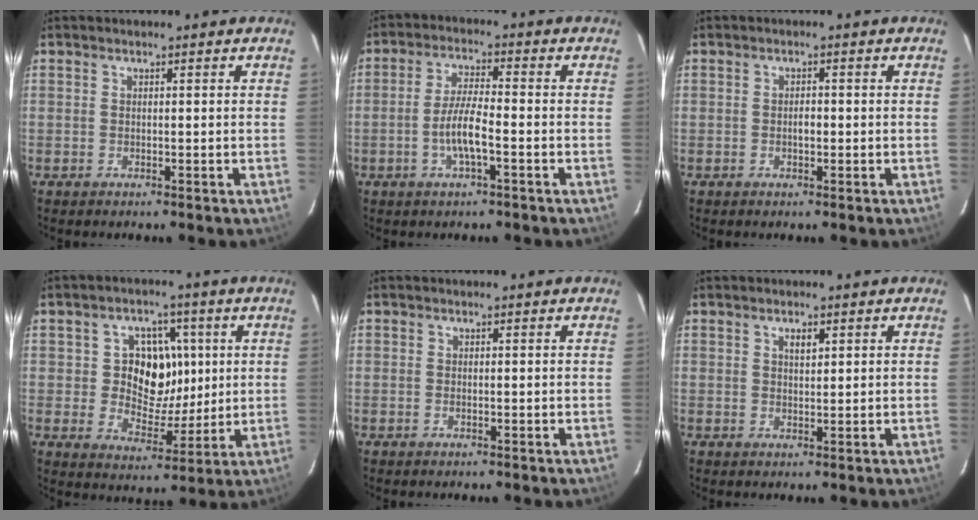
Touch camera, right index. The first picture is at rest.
{"total": 6.4, "force": [-2.3, 1.0, 6.0], "torque": [-0.120, 0.001, -0.045]}
{"total": 1.6, "force": [-0.3, 0.8, 1.4], "torque": [-0.025, 0.003, -0.006]}
{"total": 10.0, "force": [1.6, 8.2, 5.5], "torque": [-0.094, 0.000, 0.029]}
{"total": 0.6, "force": [-0.2, 0.0, 0.6], "torque": [-0.012, 0.001, -0.004]}
{"total": 1.8, "force": [0.9, 0.9, 1.3], "torque": [-0.021, 0.004, 0.016]}